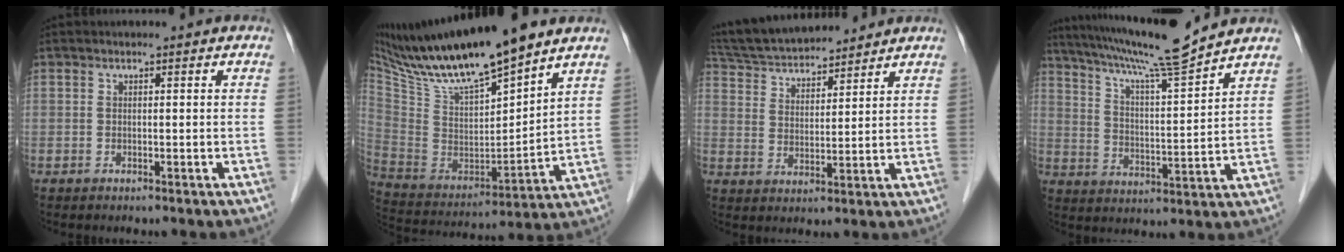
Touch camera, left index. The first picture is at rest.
{"total": 19.9, "force": [16.3, 1.9, 11.2], "torque": [-0.206, -0.004, 0.306]}
{"total": 14.9, "force": [13.7, 3.0, 5.1], "torque": [-0.098, 0.033, 0.240]}
{"total": 13.9, "force": [12.2, -1.4, 6.3], "torque": [-0.119, 0.000, 0.202]}